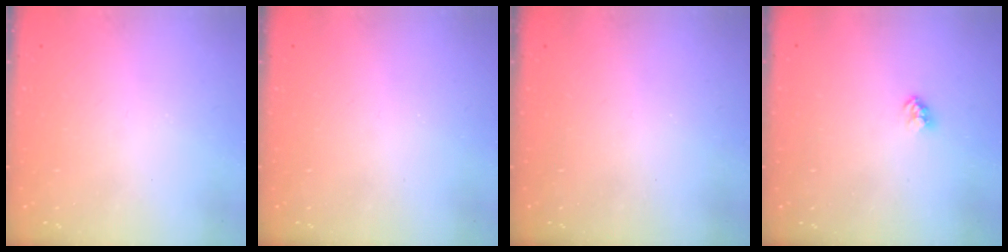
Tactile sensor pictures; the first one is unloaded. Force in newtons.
{"total": 0.0}
{"total": 0.0}
{"total": 2.4, "press": 2.4, "slide": 0.1}